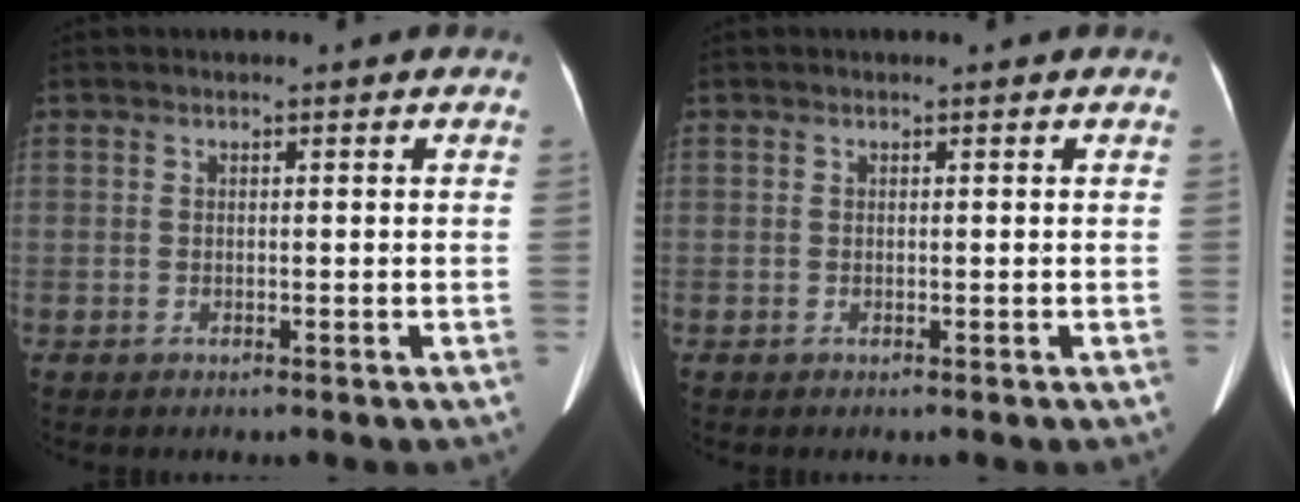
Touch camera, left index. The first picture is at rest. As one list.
[{"total": 0.0}]